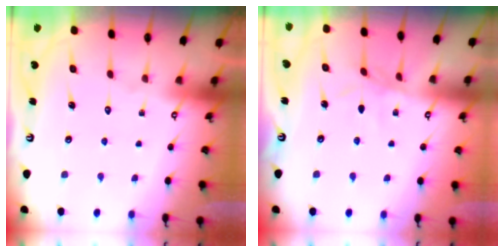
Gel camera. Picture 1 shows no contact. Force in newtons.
{"total": 3.3, "press": 3.3, "slide": 0.1}